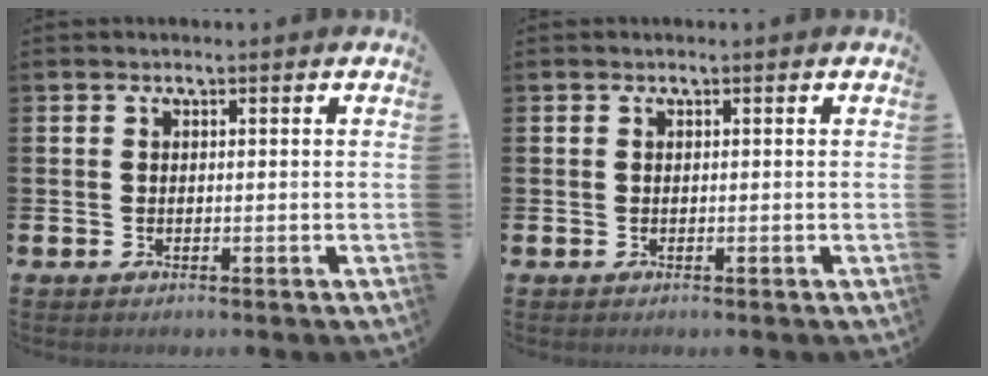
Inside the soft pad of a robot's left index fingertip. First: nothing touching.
{"total": 0.0}